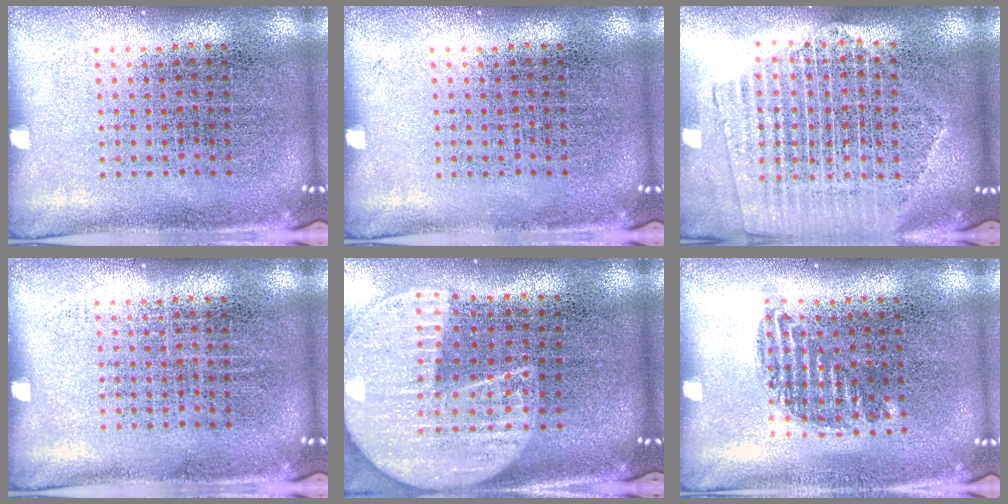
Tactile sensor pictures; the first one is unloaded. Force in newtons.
{"total": 0.0}
{"total": 2.1, "press": 1.9, "slide": 0.9}
{"total": 0.0}
{"total": 2.3, "press": 2.0, "slide": 1.1}
{"total": 0.9, "press": 0.8, "slide": 0.4}